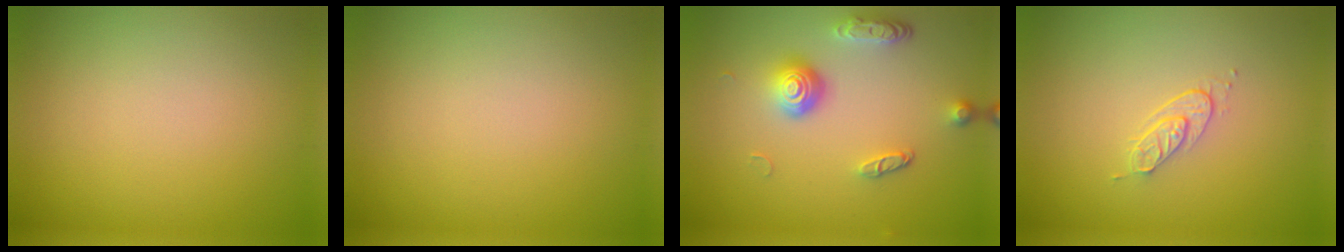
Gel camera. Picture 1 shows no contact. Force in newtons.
{"total": 0.0}
{"total": 3.8, "press": 2.9, "slide": 2.5}
{"total": 1.5, "press": 0.8, "slide": 1.3}